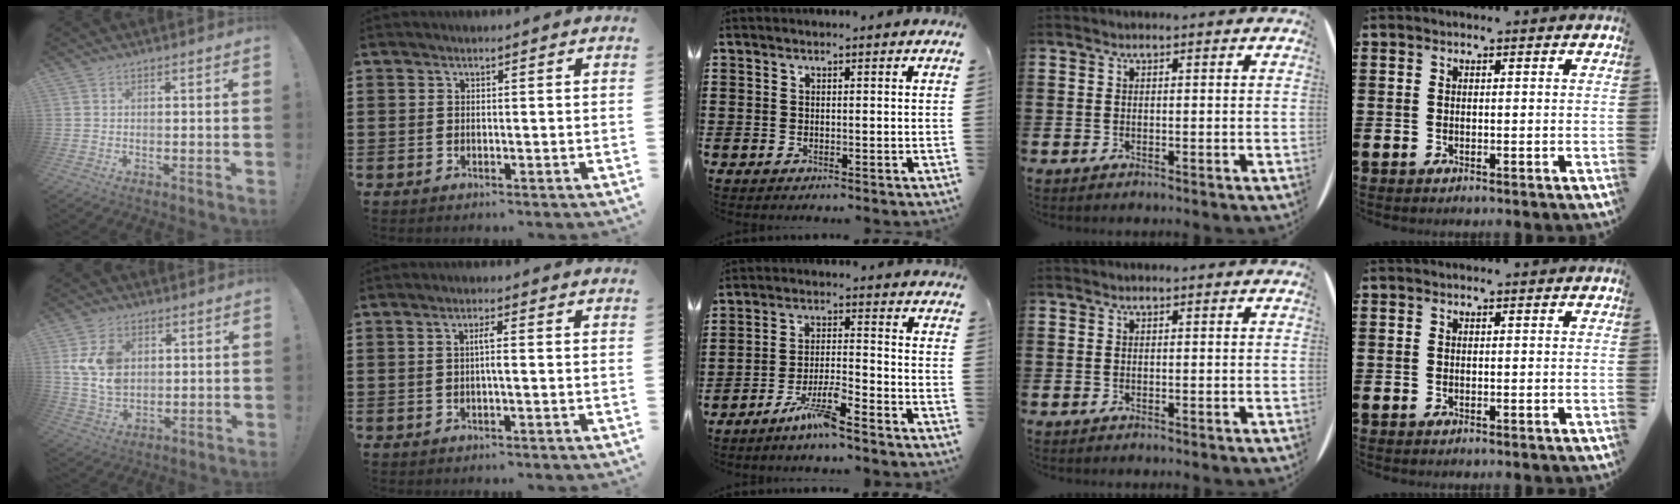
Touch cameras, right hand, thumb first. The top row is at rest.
{"thumb": {"total": 11.2, "force": [3.2, 8.5, 6.5], "torque": [-0.120, -0.007, 0.062]}, "index": {"total": 2.1, "force": [-0.2, 0.2, 2.1], "torque": [-0.039, 0.000, -0.005]}, "middle": {"total": 6.4, "force": [-5.0, 0.5, 4.0], "torque": [-0.084, -0.005, -0.096]}}